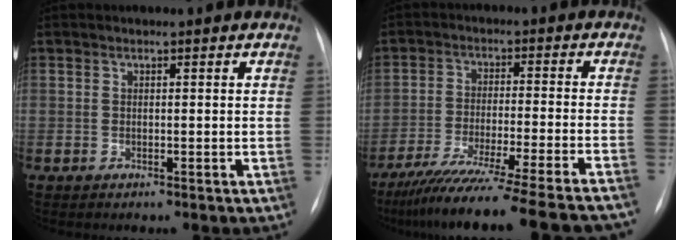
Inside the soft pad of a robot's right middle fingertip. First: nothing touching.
{"total": 24.4, "force": [-21.2, -1.0, 12.0], "torque": [-0.143, -0.063, -0.310]}